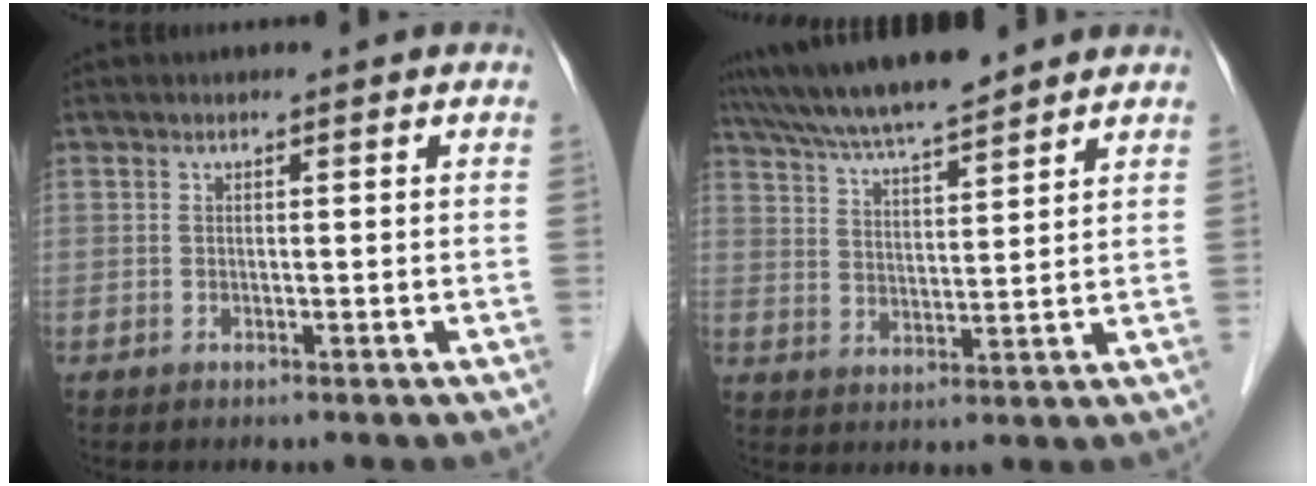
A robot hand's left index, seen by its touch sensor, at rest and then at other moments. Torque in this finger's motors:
{"motor_torque": [0.89, -0.79, 0.34, 0.10]}